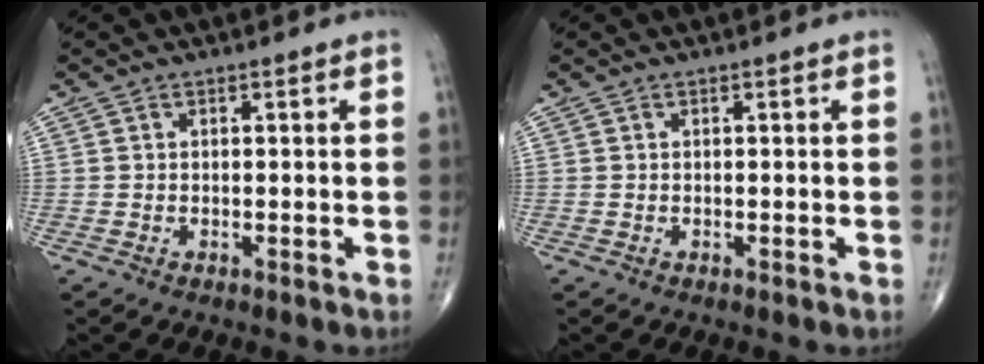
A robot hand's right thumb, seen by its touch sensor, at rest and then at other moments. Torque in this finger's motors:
{"motor_torque": [-0.53, -0.39, -0.03, 0.03, 0.00]}